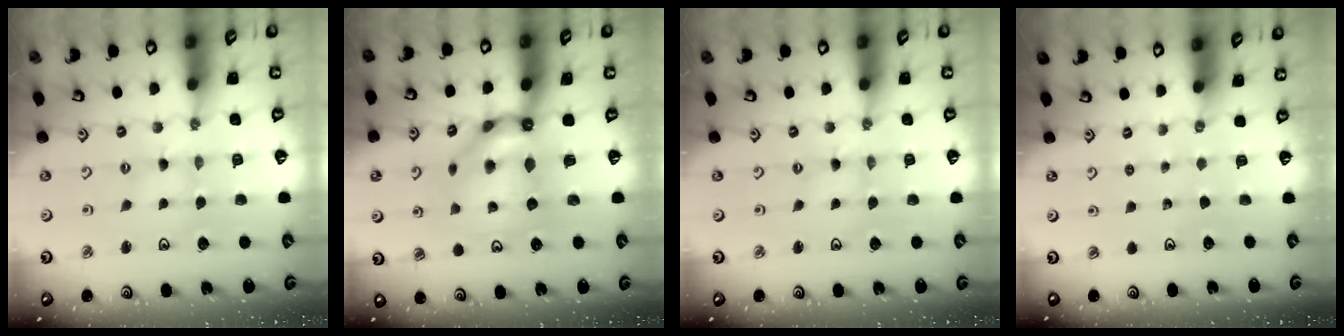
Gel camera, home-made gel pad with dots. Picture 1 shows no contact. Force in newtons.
{"total": 8.8, "press": 8.8, "slide": 0.9}
{"total": 0.0}
{"total": 0.0}